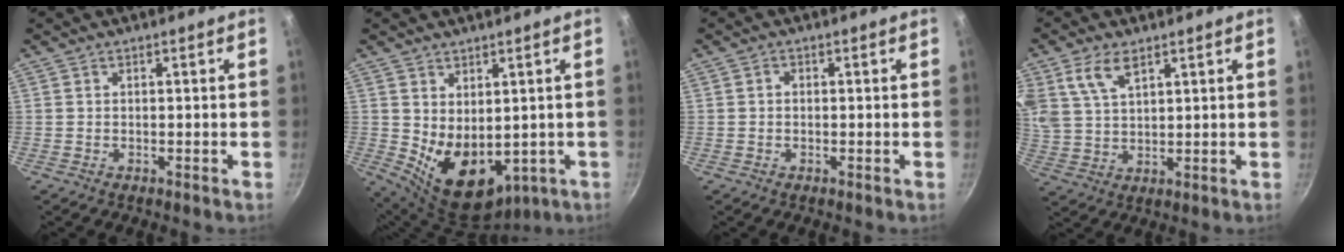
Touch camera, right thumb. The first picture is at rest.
{"total": 11.4, "force": [0.1, 7.7, 8.4], "torque": [-0.105, -0.028, 0.031]}
{"total": 1.1, "force": [0.0, 0.9, 0.6], "torque": [-0.012, 0.006, -0.001]}
{"total": 7.9, "force": [4.3, 4.2, 5.1], "torque": [-0.093, -0.016, 0.091]}